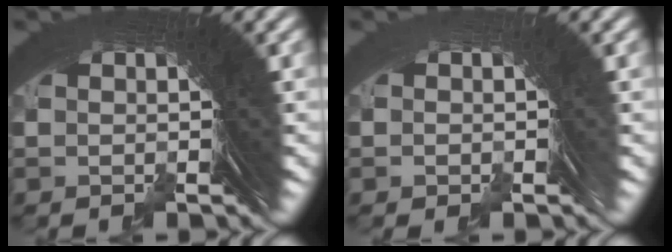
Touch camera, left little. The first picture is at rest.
{"total": 1.9, "force": [-0.8, -0.9, -1.4], "torque": [0.034, 0.006, -0.011]}